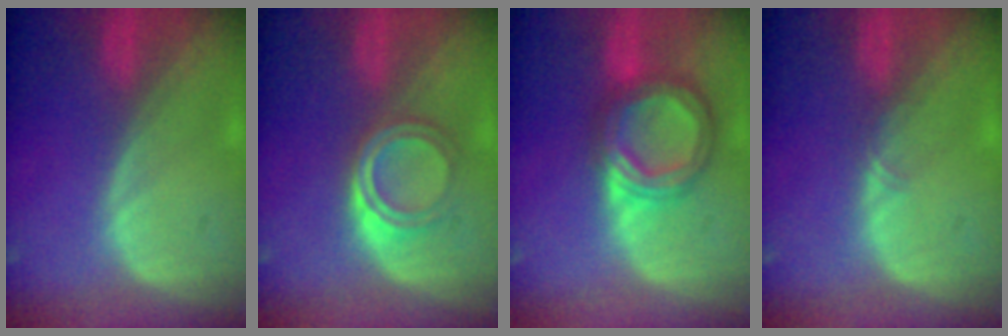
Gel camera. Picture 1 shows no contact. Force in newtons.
{"total": 4.4, "press": 4.2, "slide": 1.5}
{"total": 7.6, "press": 7.5, "slide": 0.6}
{"total": 0.8, "press": 0.7, "slide": 0.4}